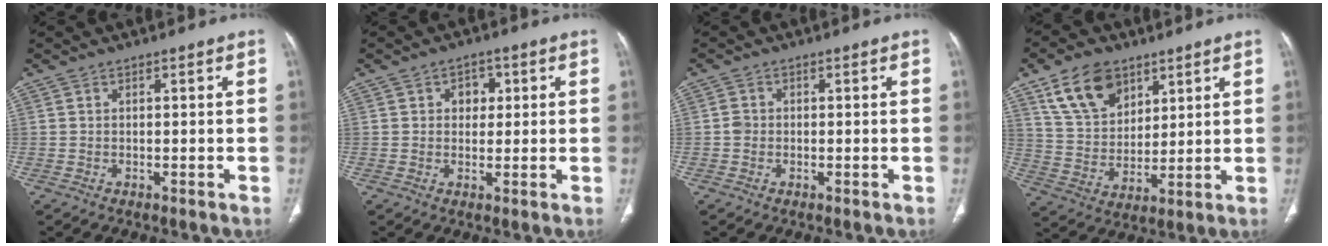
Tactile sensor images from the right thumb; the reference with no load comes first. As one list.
[{"total": 3.7, "force": [1.0, 2.9, 2.0], "torque": [-0.005, 0.001, 0.012]}, {"total": 1.6, "force": [-0.2, 1.4, 0.7], "torque": [-0.007, 0.005, -0.006]}, {"total": 13.1, "force": [7.6, 8.3, 6.7], "torque": [-0.097, -0.031, 0.150]}]